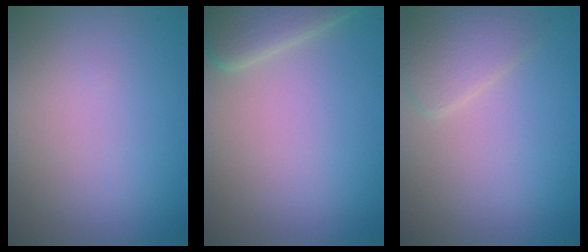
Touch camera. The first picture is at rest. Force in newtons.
{"total": 4.2, "press": 4.2, "slide": 0.3}
{"total": 2.5, "press": 2.5, "slide": 0.0}